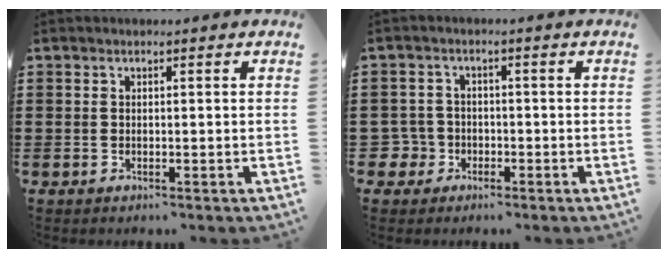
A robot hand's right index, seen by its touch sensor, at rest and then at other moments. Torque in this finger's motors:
{"motor_torque": [1.59, 0.55, -0.06, -0.10]}